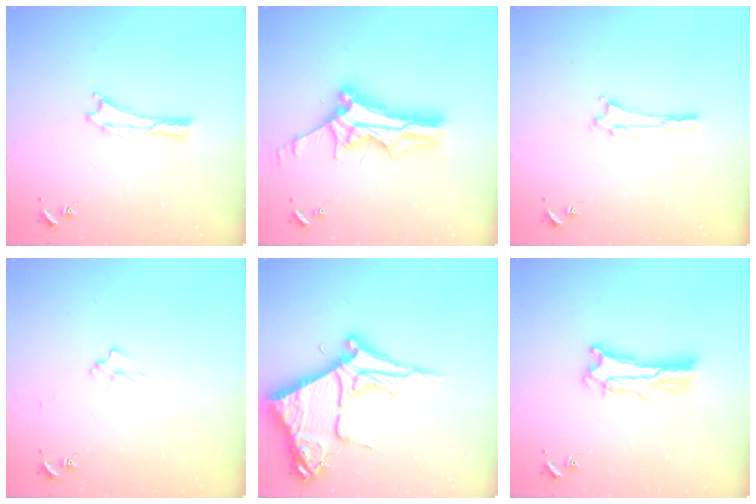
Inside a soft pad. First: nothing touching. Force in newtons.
{"total": 10.9, "press": 10.8, "slide": 0.9}
{"total": 1.5, "press": 1.5, "slide": 0.3}
{"total": 2.0, "press": 2.0, "slide": 0.3}
{"total": 11.3, "press": 11.2, "slide": 1.2}
{"total": 4.6, "press": 4.6, "slide": 0.4}